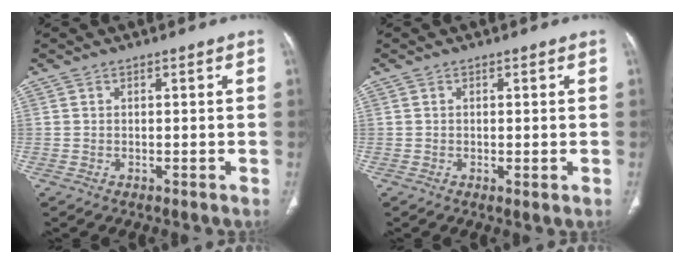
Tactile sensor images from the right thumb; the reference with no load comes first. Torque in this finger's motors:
{"motor_torque": [-0.20, -0.05, -0.41, 0.00, -0.04]}